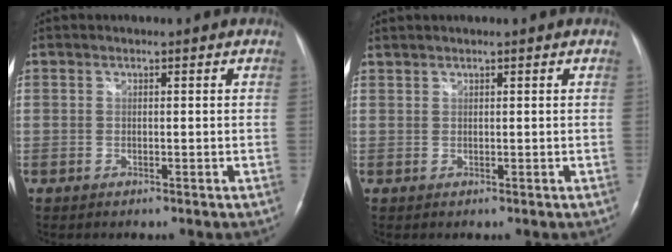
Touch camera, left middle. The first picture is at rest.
{"total": 1.0, "force": [1.0, 0.0, 0.2], "torque": [-0.011, 0.011, 0.026]}